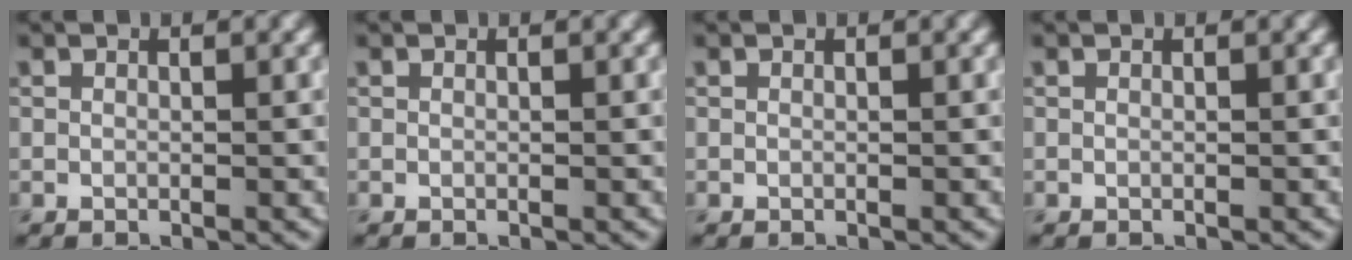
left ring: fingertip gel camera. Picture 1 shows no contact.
{"total": 0.0}
{"total": 0.0}
{"total": 0.0}